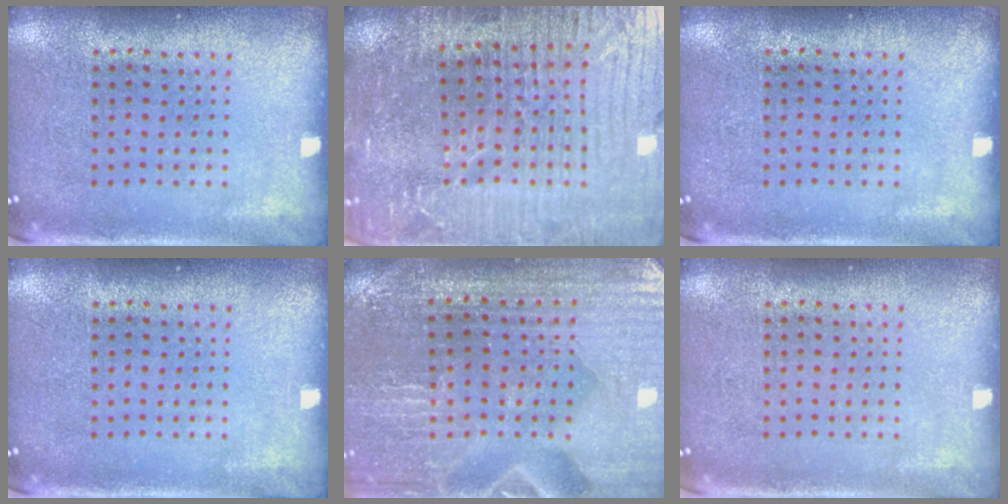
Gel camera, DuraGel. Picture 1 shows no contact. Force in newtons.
{"total": 5.6, "press": 5.1, "slide": 2.2}
{"total": 0.0}
{"total": 0.0}
{"total": 1.7, "press": 1.7, "slide": 0.2}
{"total": 0.0}